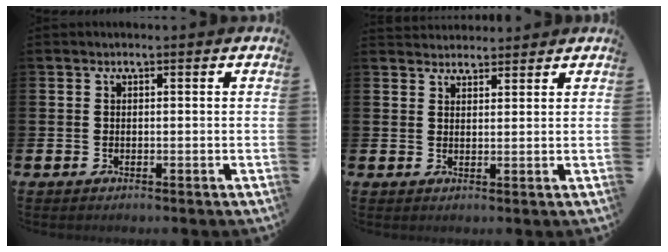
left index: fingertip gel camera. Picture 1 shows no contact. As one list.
[{"total": 2.7, "force": [2.6, 0.7, -0.2], "torque": [-0.002, -0.008, 0.048]}]